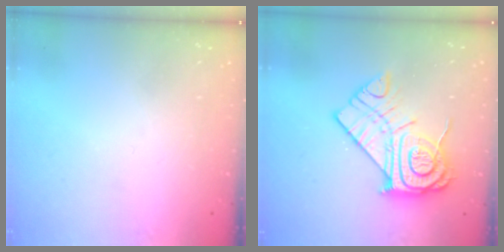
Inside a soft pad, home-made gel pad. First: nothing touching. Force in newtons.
{"total": 17.3, "press": 17.2, "slide": 1.3}